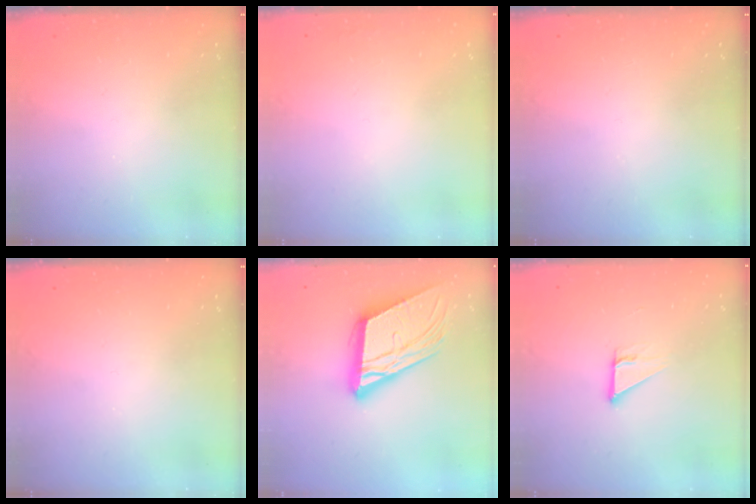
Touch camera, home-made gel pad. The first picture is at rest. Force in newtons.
{"total": 1.6, "press": 1.5, "slide": 0.1}
{"total": 0.0}
{"total": 0.0}
{"total": 18.2, "press": 18.0, "slide": 2.7}
{"total": 3.3, "press": 3.3, "slide": 0.2}